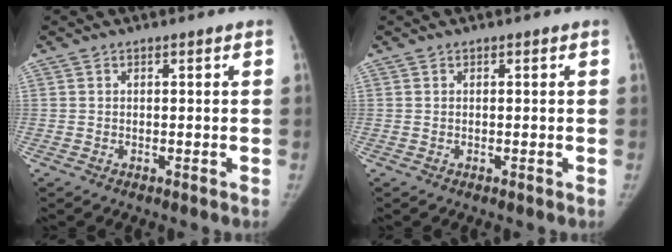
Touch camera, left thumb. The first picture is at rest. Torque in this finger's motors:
{"motor_torque": [0.14, 0.29, 0.23, 0.00, 0.06]}